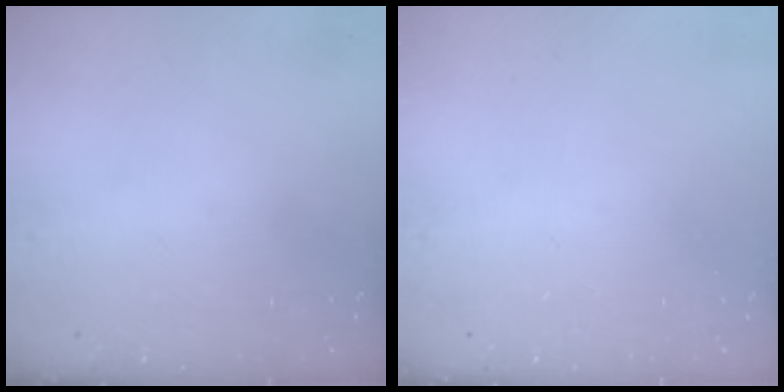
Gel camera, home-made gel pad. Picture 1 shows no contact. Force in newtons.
{"total": 0.0}